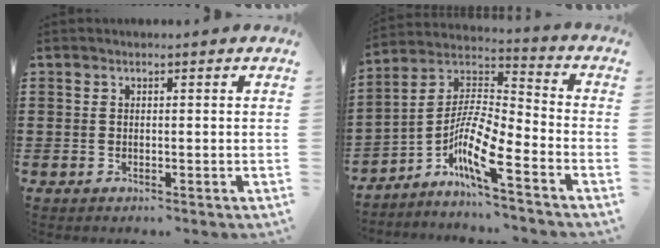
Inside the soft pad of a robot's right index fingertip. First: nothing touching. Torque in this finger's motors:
{"motor_torque": [0.36, 0.03, 0.42, 0.09]}